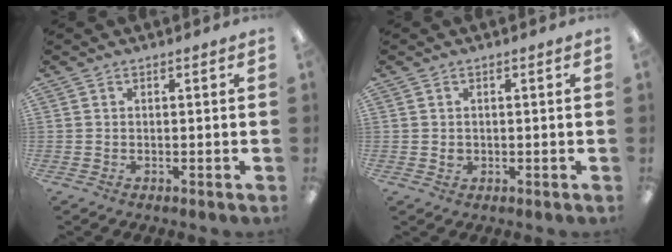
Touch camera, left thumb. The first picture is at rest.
{"total": 1.3, "force": [0.1, 1.2, 0.6], "torque": [-0.014, 0.005, 0.001]}